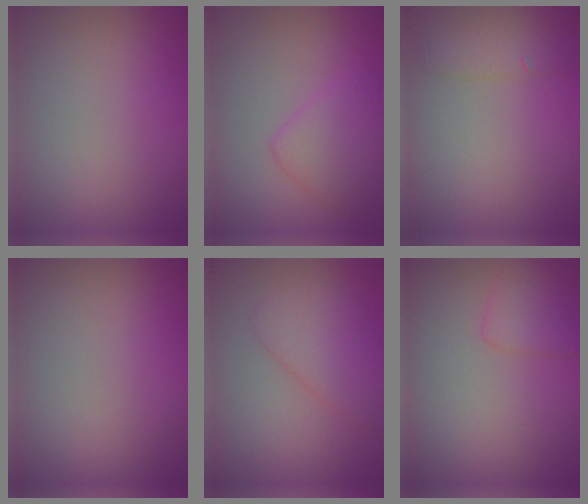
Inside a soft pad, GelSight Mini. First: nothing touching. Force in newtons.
{"total": 3.2, "press": 3.2, "slide": 0.1}
{"total": 2.5, "press": 2.5, "slide": 0.1}
{"total": 0.0}
{"total": 3.3, "press": 3.3, "slide": 0.2}
{"total": 2.2, "press": 2.2, "slide": 0.1}